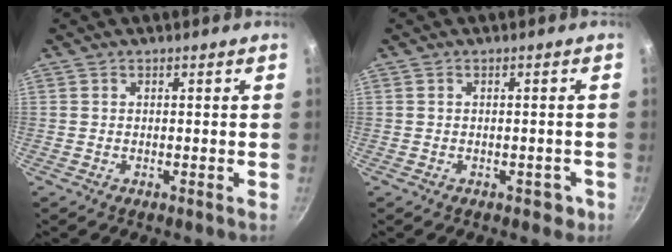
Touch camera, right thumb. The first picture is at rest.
{"total": 2.3, "force": [-1.1, 1.7, 1.2], "torque": [0.005, 0.020, 0.002]}